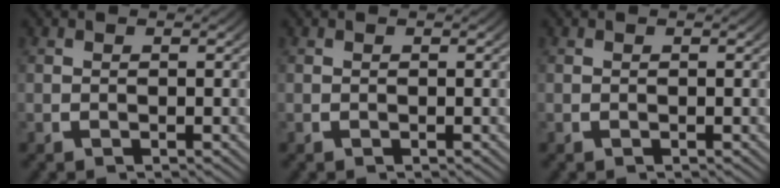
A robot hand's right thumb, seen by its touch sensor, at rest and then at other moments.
{"total": 0.0}
{"total": 0.0}